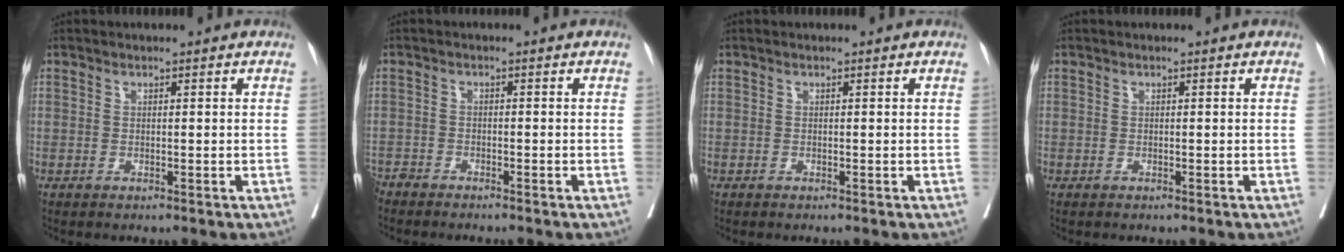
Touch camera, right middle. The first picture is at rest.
{"total": 3.5, "force": [-3.5, 0.3, 0.5], "torque": [0.000, -0.009, -0.060]}
{"total": 0.0}
{"total": 0.0}